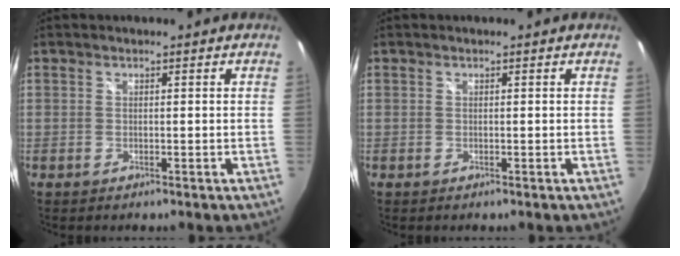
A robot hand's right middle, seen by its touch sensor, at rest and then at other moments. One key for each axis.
{"total": 0.0}